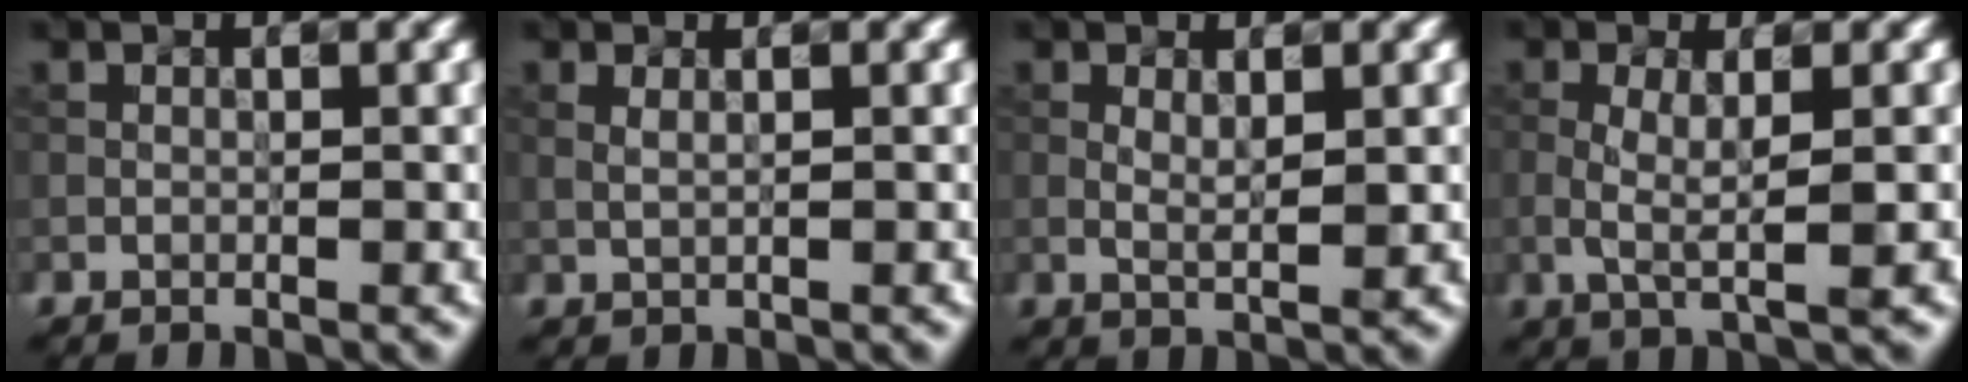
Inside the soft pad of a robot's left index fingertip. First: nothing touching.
{"total": 1.0, "force": [0.5, 0.4, 0.7], "torque": [-0.012, 0.002, 0.002]}
{"total": 1.2, "force": [0.3, 0.1, 1.2], "torque": [-0.027, 0.000, 0.012]}
{"total": 2.7, "force": [-0.4, 0.4, 2.6], "torque": [-0.058, -0.002, -0.001]}